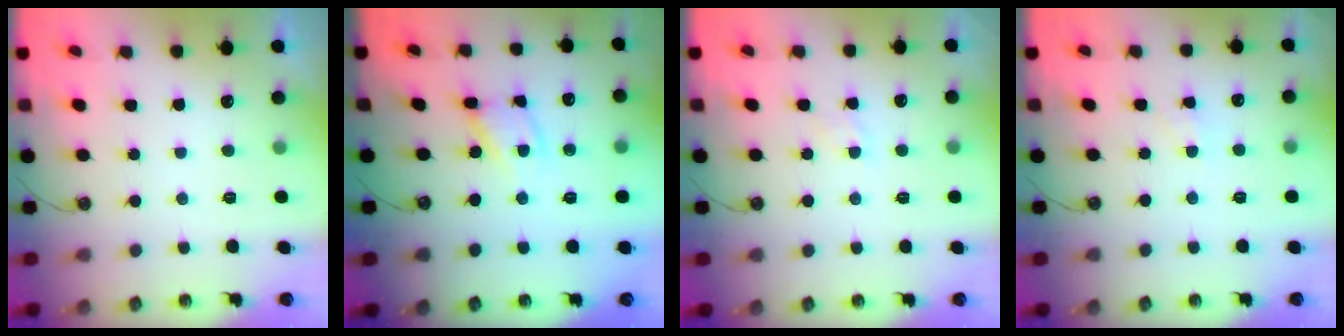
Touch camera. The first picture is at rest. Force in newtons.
{"total": 9.3, "press": 9.2, "slide": 0.7}
{"total": 3.9, "press": 3.9, "slide": 0.6}
{"total": 3.7, "press": 3.6, "slide": 0.5}